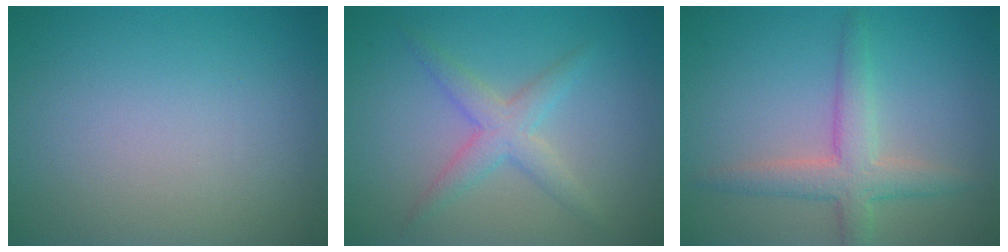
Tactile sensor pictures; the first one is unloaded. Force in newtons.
{"total": 2.8, "press": 2.8, "slide": 0.1}
{"total": 3.7, "press": 3.7, "slide": 0.2}